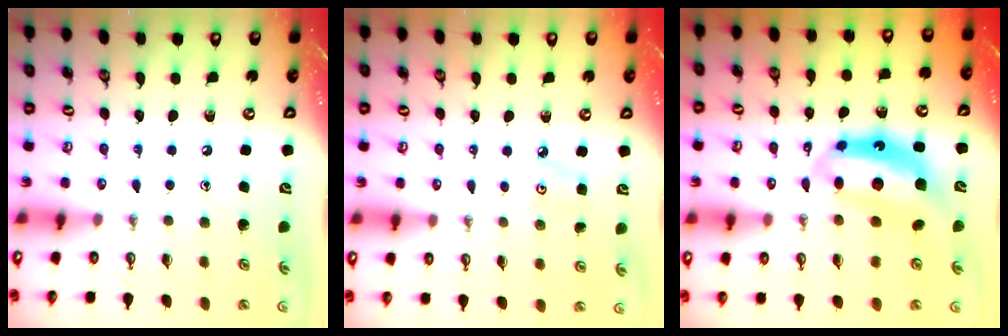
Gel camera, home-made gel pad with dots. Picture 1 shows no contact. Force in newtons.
{"total": 4.1, "press": 4.0, "slide": 0.8}
{"total": 11.2, "press": 11.1, "slide": 0.9}